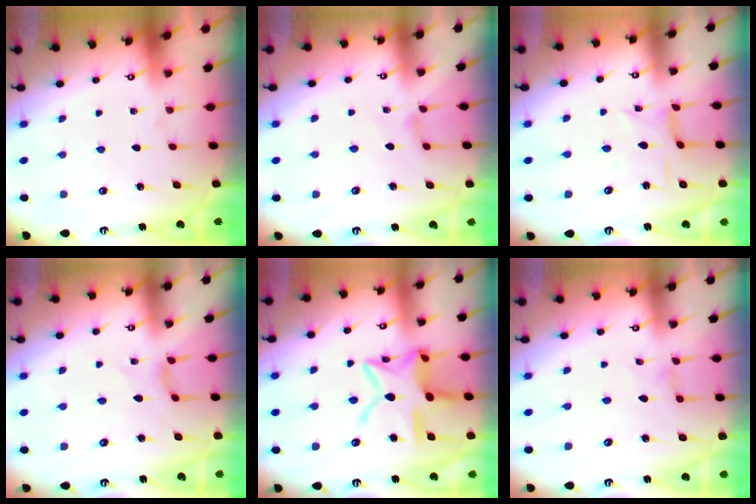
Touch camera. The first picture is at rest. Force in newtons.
{"total": 2.1, "press": 2.1, "slide": 0.4}
{"total": 2.3, "press": 2.3, "slide": 0.2}
{"total": 2.4, "press": 2.4, "slide": 0.5}
{"total": 15.7, "press": 15.6, "slide": 1.3}
{"total": 0.0}